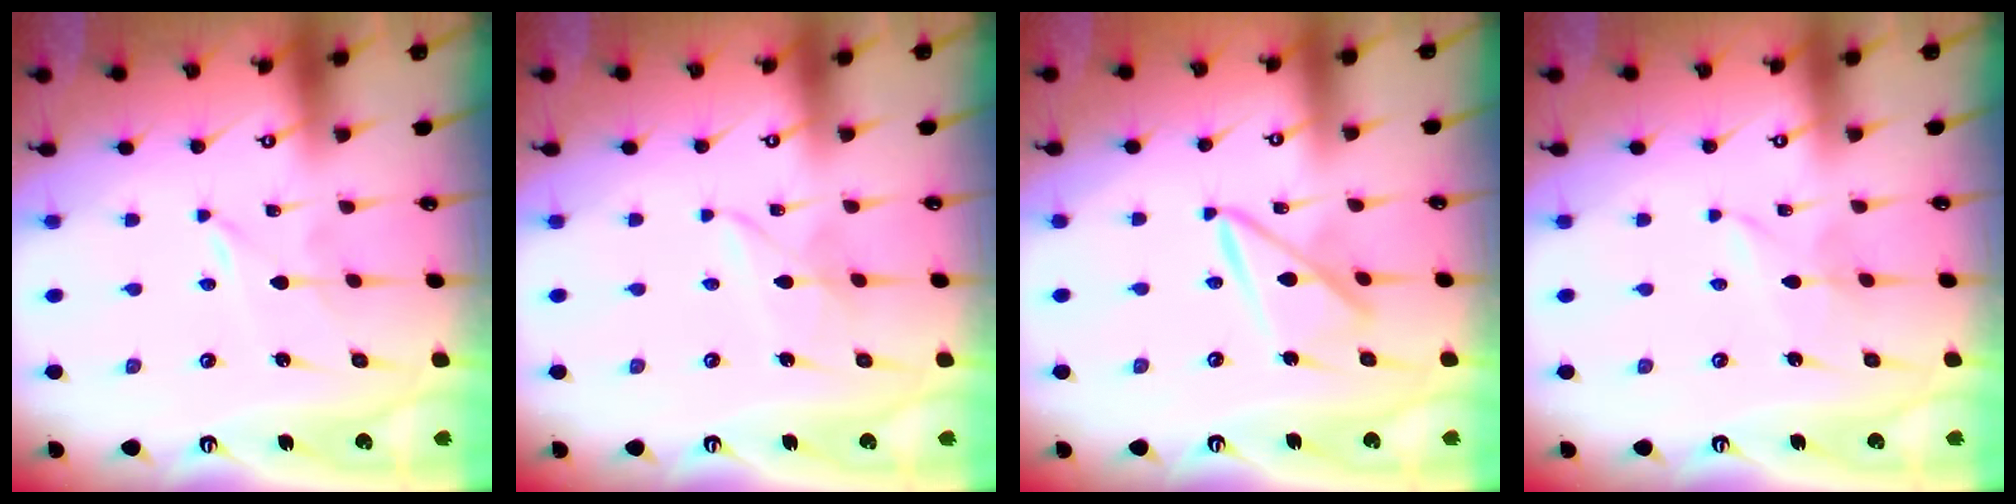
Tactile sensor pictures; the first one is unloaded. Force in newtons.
{"total": 3.2, "press": 3.2, "slide": 0.3}
{"total": 10.2, "press": 10.2, "slide": 0.8}
{"total": 1.9, "press": 1.9, "slide": 0.2}